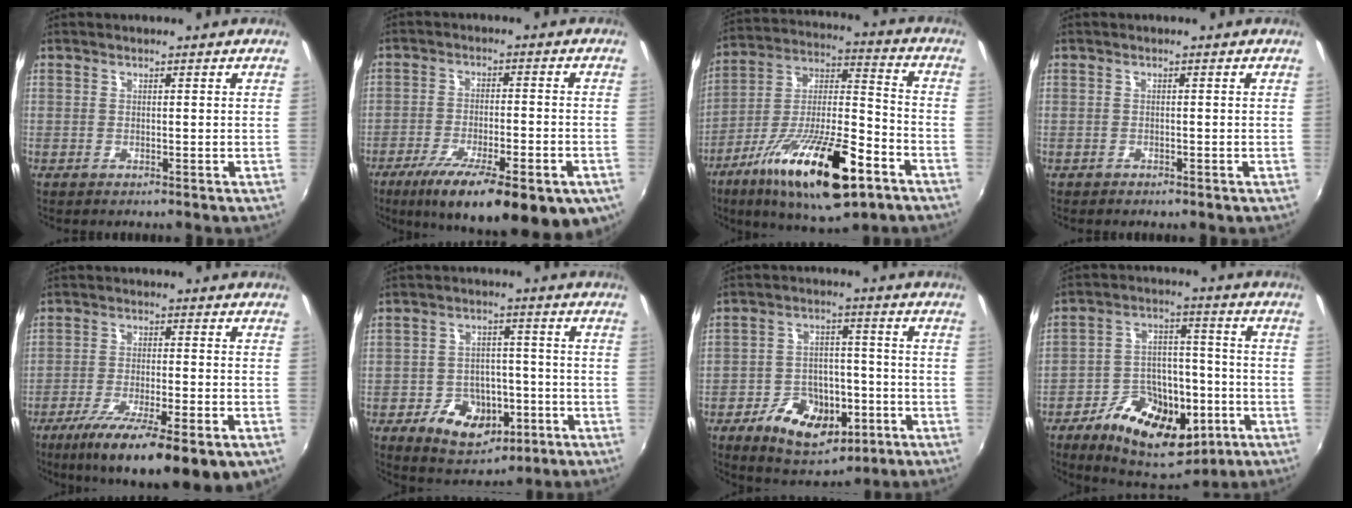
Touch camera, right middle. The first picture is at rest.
{"total": 21.3, "force": [-13.1, 6.0, 15.7], "torque": [-0.258, -0.056, -0.186]}
{"total": 23.1, "force": [-12.2, 6.9, 18.3], "torque": [-0.319, -0.030, -0.203]}
{"total": 1.0, "force": [-0.8, 0.5, 0.3], "torque": [-0.011, -0.001, -0.011]}
{"total": 17.1, "force": [-9.9, 3.8, 13.5], "torque": [-0.239, -0.050, -0.158]}
{"total": 11.6, "force": [-5.4, 8.2, 6.3], "torque": [-0.135, 0.015, -0.064]}
{"total": 13.5, "force": [-6.5, 8.4, 8.4], "torque": [-0.173, 0.010, -0.088]}
{"total": 18.9, "force": [-9.1, 10.5, 12.8], "torque": [-0.241, 0.009, -0.126]}